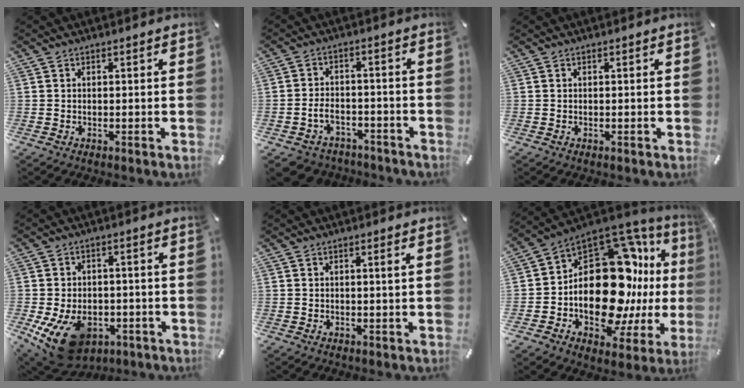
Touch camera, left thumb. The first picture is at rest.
{"total": 5.7, "force": [-3.0, 4.2, 2.4], "torque": [-0.053, 0.016, -0.056]}
{"total": 0.0}
{"total": 13.2, "force": [-5.2, 9.0, 8.1], "torque": [-0.151, 0.023, -0.085]}
{"total": 1.0, "force": [0.2, -0.1, 1.0], "torque": [-0.019, -0.002, 0.002]}
{"total": 24.6, "force": [-0.7, 14.7, 19.8], "torque": [-0.334, -0.040, 0.001]}